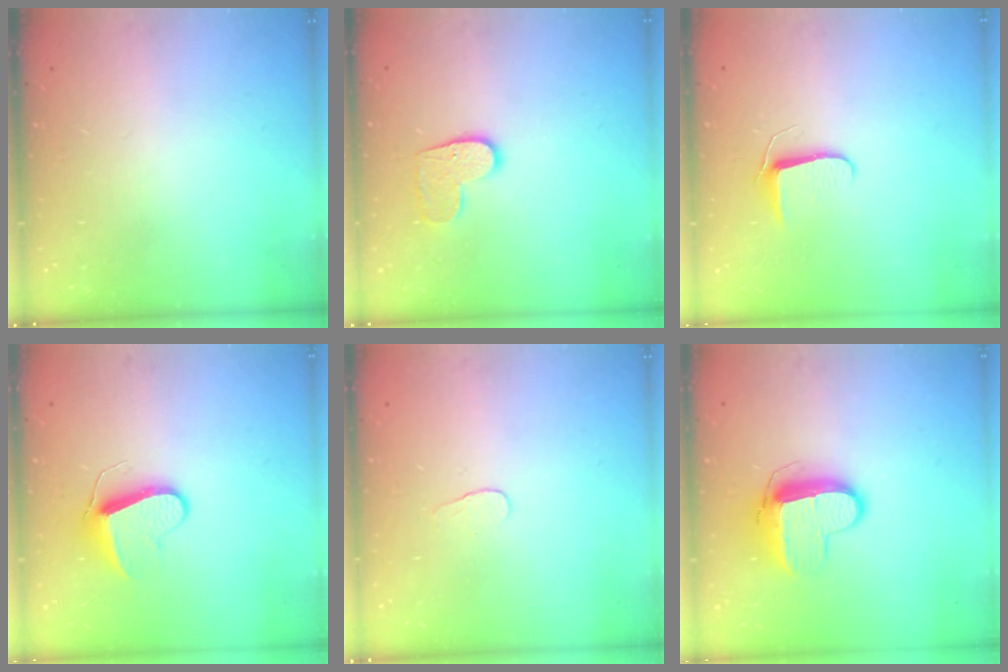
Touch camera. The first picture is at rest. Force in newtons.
{"total": 8.4, "press": 8.4, "slide": 0.4}
{"total": 6.4, "press": 6.3, "slide": 0.8}
{"total": 9.4, "press": 9.4, "slide": 0.7}
{"total": 3.8, "press": 3.8, "slide": 0.3}
{"total": 10.8, "press": 10.8, "slide": 0.9}